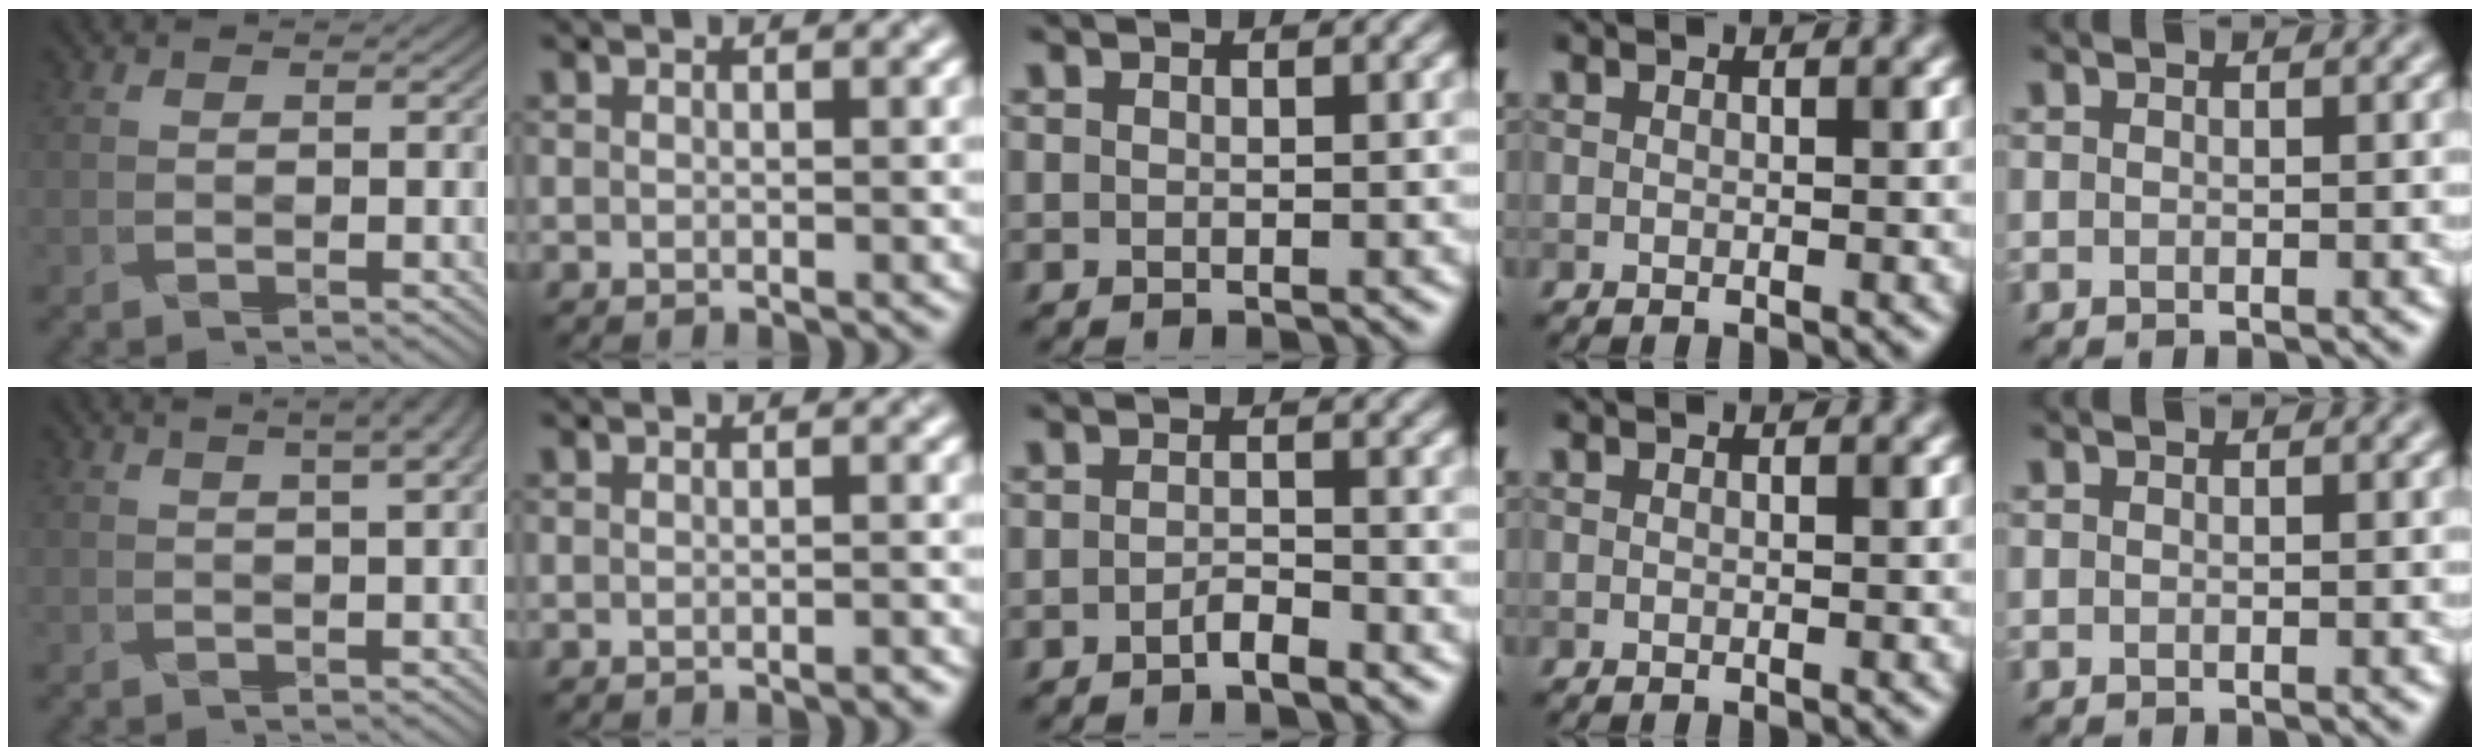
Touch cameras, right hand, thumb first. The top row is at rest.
{"thumb": {"total": 4.3, "force": [1.7, 1.2, 3.8], "torque": [-0.066, 0.012, 0.031]}, "index": {"total": 1.3, "force": [-0.7, 0.3, 1.0], "torque": [-0.010, -0.001, -0.005]}, "middle": {"total": 1.5, "force": [-1.0, 0.3, 1.1], "torque": [-0.021, 0.002, -0.020]}}